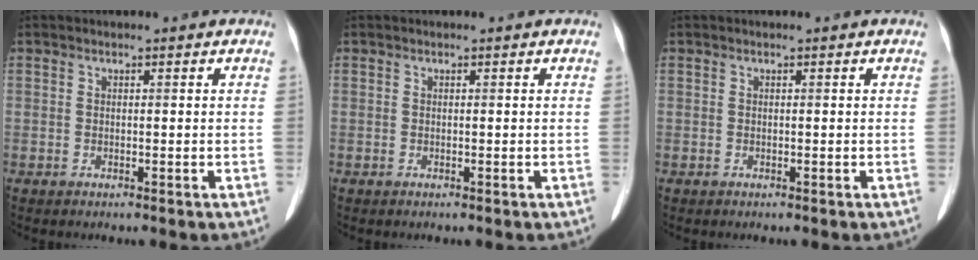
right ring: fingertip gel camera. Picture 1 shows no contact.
{"total": 0.0}
{"total": 0.0}